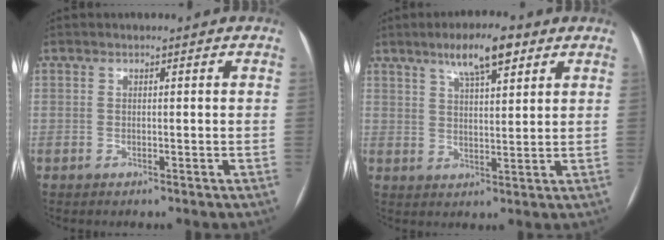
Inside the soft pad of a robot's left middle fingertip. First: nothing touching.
{"total": 7.5, "force": [4.7, 1.7, 5.6], "torque": [-0.100, 0.012, 0.079]}